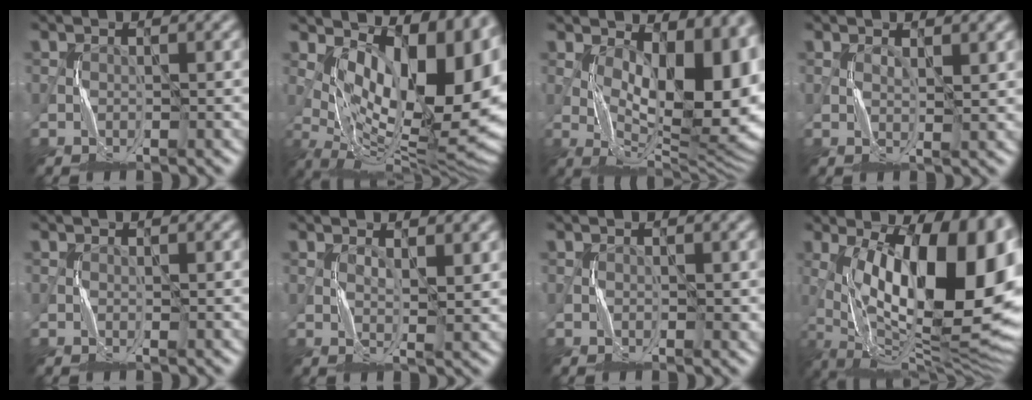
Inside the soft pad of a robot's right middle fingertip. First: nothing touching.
{"total": 13.8, "force": [1.7, 5.9, 12.3], "torque": [-0.182, -0.003, 0.037]}
{"total": 13.6, "force": [1.3, 6.4, 11.9], "torque": [-0.140, 0.001, 0.018]}
{"total": 1.4, "force": [0.7, 0.2, 1.2], "torque": [-0.023, -0.001, 0.013]}
{"total": 0.0}
{"total": 2.1, "force": [1.0, 0.4, 1.8], "torque": [-0.034, -0.003, 0.020]}
{"total": 0.6, "force": [0.1, 0.4, 0.4], "torque": [-0.002, 0.000, 0.001]}
{"total": 18.8, "force": [1.3, 6.9, 17.4], "torque": [-0.237, 0.015, 0.027]}